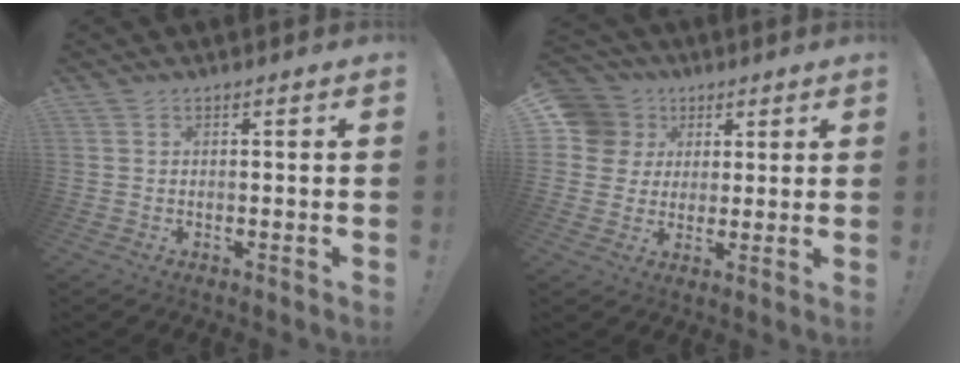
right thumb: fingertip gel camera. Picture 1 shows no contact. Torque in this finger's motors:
{"motor_torque": [0.98, 2.19, 0.86, 0.50, 0.05]}